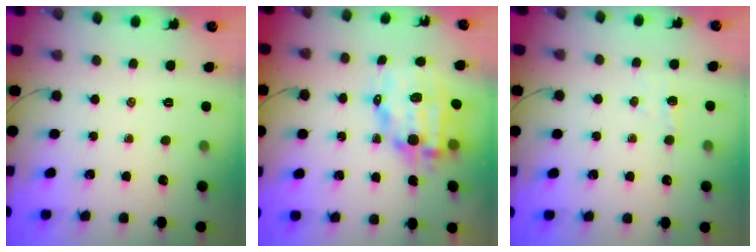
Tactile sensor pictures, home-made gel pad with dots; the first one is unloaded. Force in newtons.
{"total": 11.9, "press": 11.6, "slide": 2.7}
{"total": 3.0, "press": 2.9, "slide": 0.7}